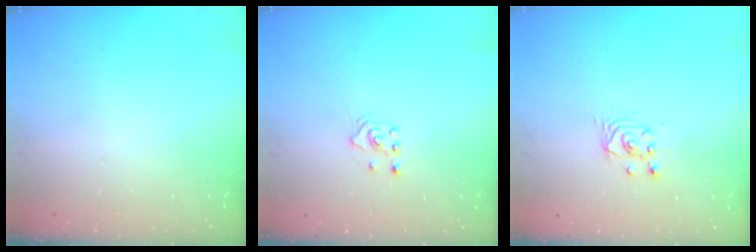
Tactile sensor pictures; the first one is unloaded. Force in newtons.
{"total": 2.4, "press": 2.2, "slide": 0.8}
{"total": 2.2, "press": 2.2, "slide": 0.3}